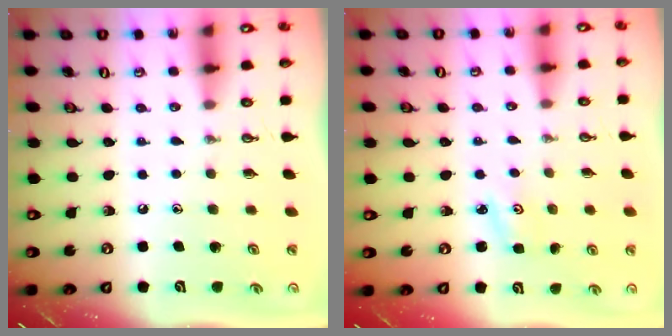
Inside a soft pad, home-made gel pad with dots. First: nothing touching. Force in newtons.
{"total": 2.7, "press": 2.6, "slide": 0.4}